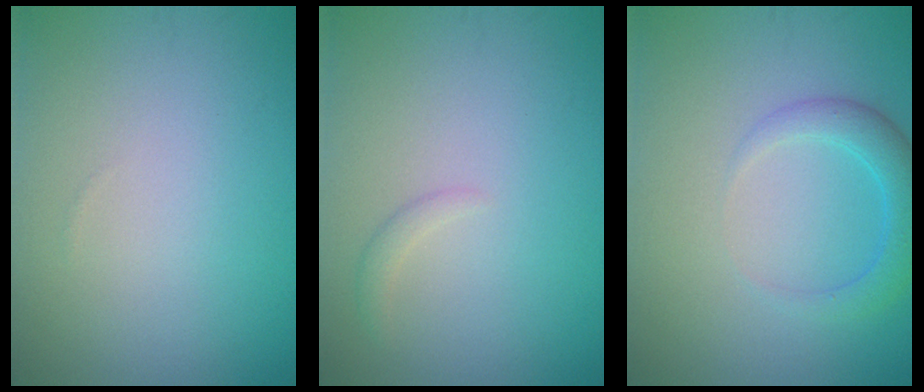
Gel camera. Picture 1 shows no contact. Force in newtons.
{"total": 0.8, "press": 0.8, "slide": 0.0}
{"total": 2.6, "press": 2.6, "slide": 0.2}